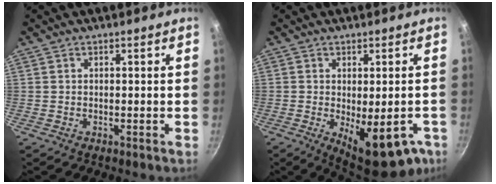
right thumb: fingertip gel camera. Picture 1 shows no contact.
{"total": 14.0, "force": [-4.9, 6.0, 11.7], "torque": [-0.124, -0.010, -0.048]}